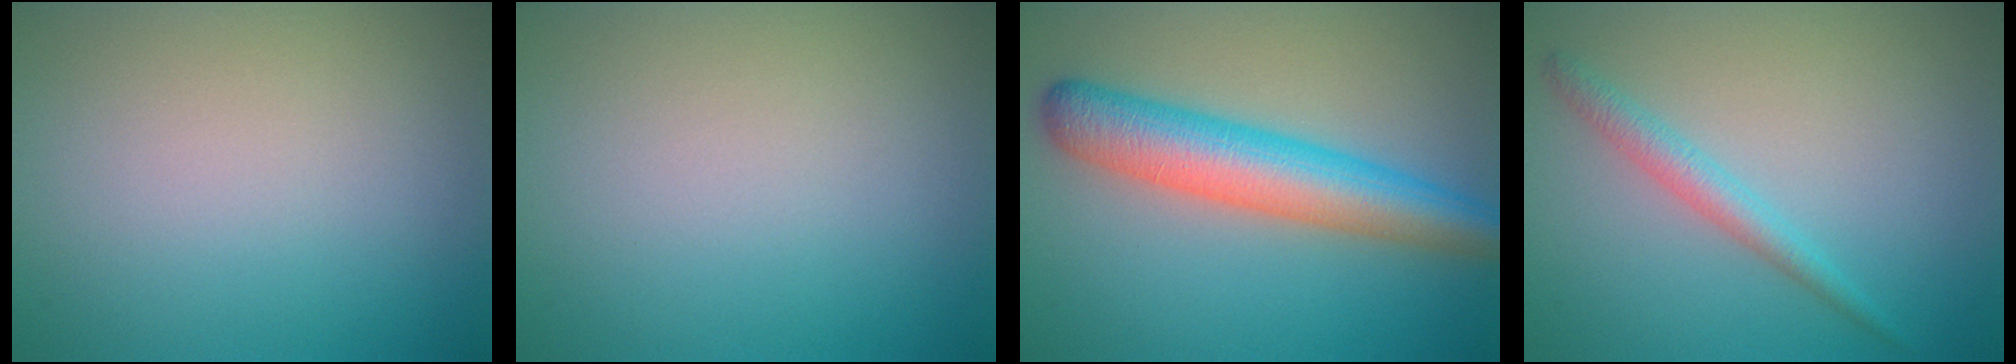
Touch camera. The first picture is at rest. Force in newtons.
{"total": 0.0}
{"total": 7.1, "press": 7.1, "slide": 0.2}
{"total": 2.2, "press": 2.2, "slide": 0.1}